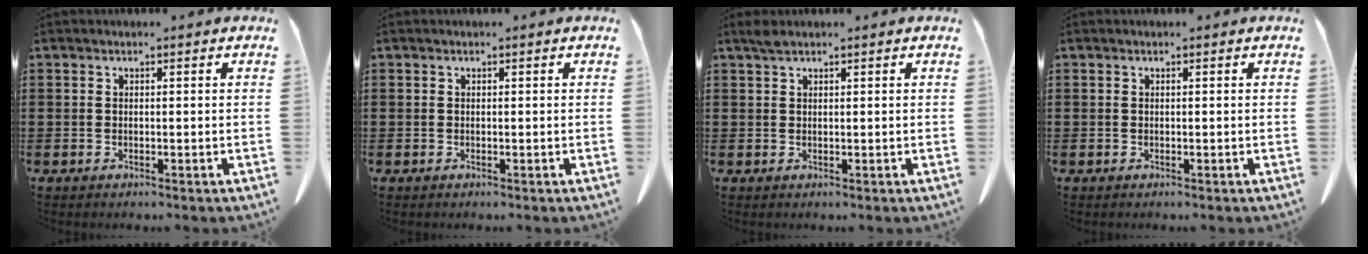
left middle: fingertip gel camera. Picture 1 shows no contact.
{"total": 0.0}
{"total": 1.2, "force": [0.9, 0.2, 0.8], "torque": [-0.018, 0.001, 0.016]}
{"total": 0.0}